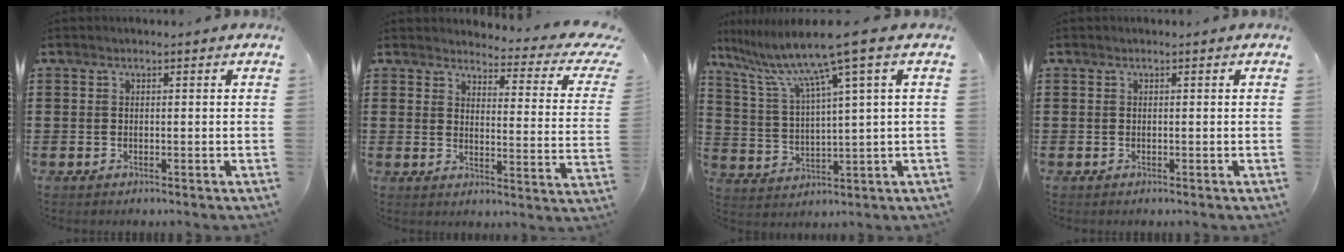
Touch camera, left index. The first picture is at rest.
{"total": 3.6, "force": [3.1, 0.5, 1.8], "torque": [-0.039, -0.030, 0.044]}
{"total": 10.1, "force": [6.6, -0.5, 7.6], "torque": [-0.171, -0.031, 0.105]}
{"total": 0.0}